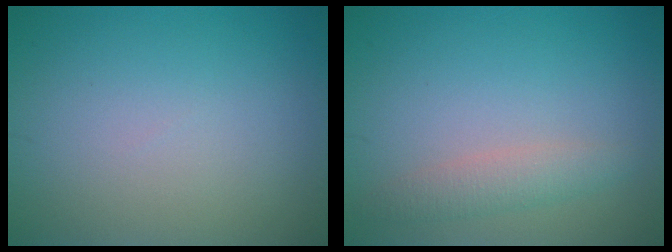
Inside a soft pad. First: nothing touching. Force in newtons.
{"total": 2.0, "press": 2.0, "slide": 0.1}